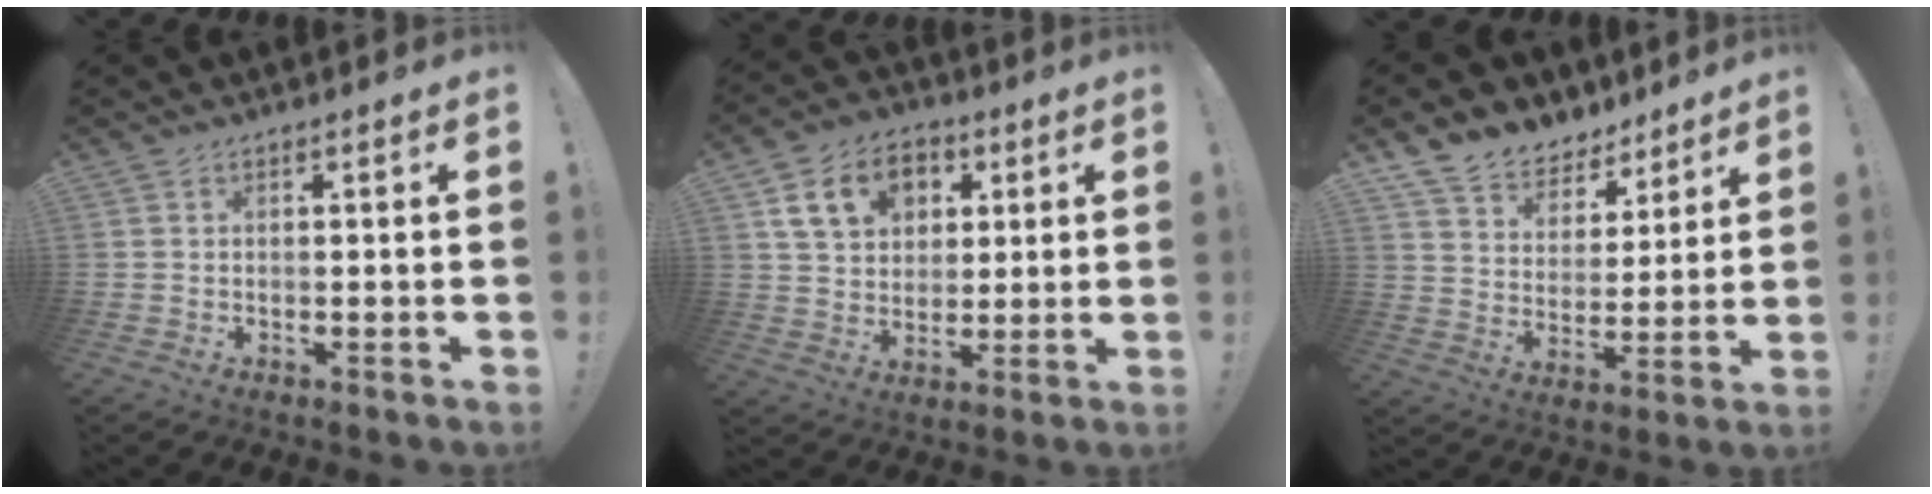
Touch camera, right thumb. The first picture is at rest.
{"total": 13.1, "force": [5.1, 10.2, 6.4], "torque": [-0.099, -0.011, 0.102]}
{"total": 10.4, "force": [8.0, 6.3, 1.8], "torque": [-0.042, -0.063, 0.156]}